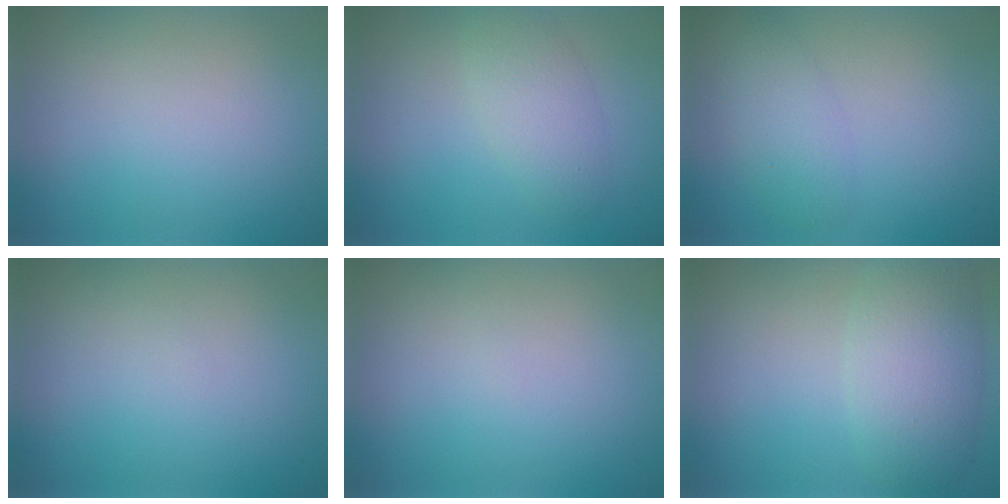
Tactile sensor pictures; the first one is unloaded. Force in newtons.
{"total": 2.9, "press": 2.9, "slide": 0.2}
{"total": 2.5, "press": 2.5, "slide": 0.1}
{"total": 0.0}
{"total": 0.0}
{"total": 5.1, "press": 5.1, "slide": 0.4}